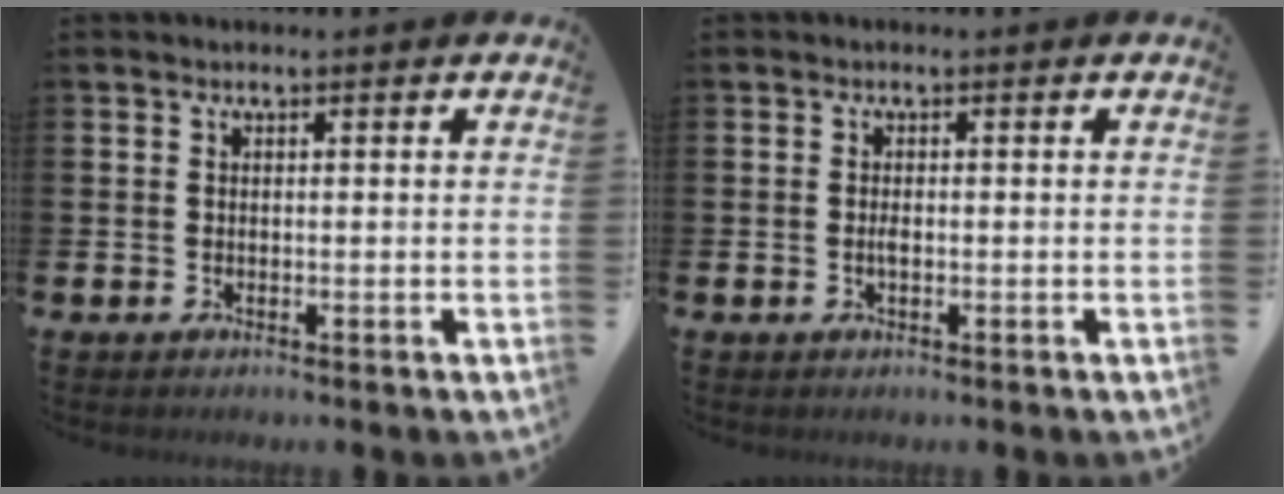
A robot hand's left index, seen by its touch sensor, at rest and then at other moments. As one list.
[{"total": 1.0, "force": [-0.2, 0.3, 0.9], "torque": [-0.015, -0.001, -0.004]}]